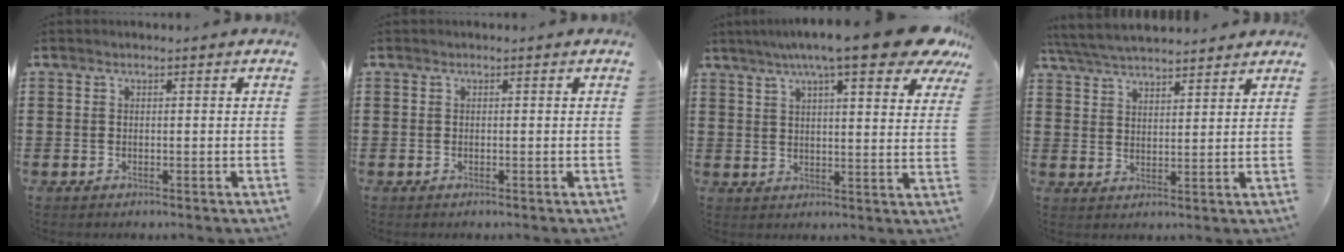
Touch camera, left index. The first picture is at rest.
{"total": 0.0}
{"total": 12.2, "force": [9.0, 1.5, 8.2], "torque": [-0.149, -0.019, 0.149]}
{"total": 5.5, "force": [5.3, 0.7, 1.4], "torque": [-0.047, -0.016, 0.097]}